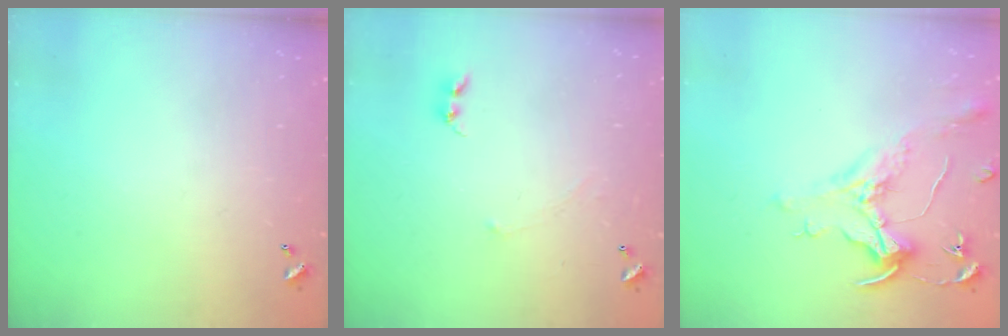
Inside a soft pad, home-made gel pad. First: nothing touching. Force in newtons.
{"total": 0.6, "press": 0.3, "slide": 0.5}
{"total": 1.6, "press": 1.4, "slide": 0.7}